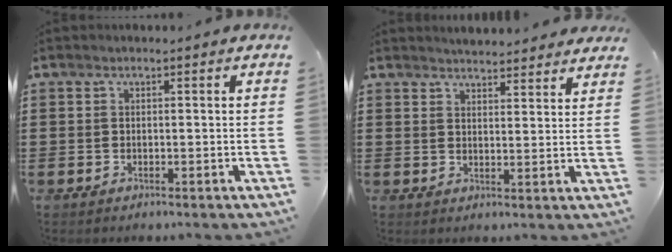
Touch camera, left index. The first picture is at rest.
{"total": 3.4, "force": [3.4, 0.1, 0.1], "torque": [-0.012, -0.012, 0.063]}